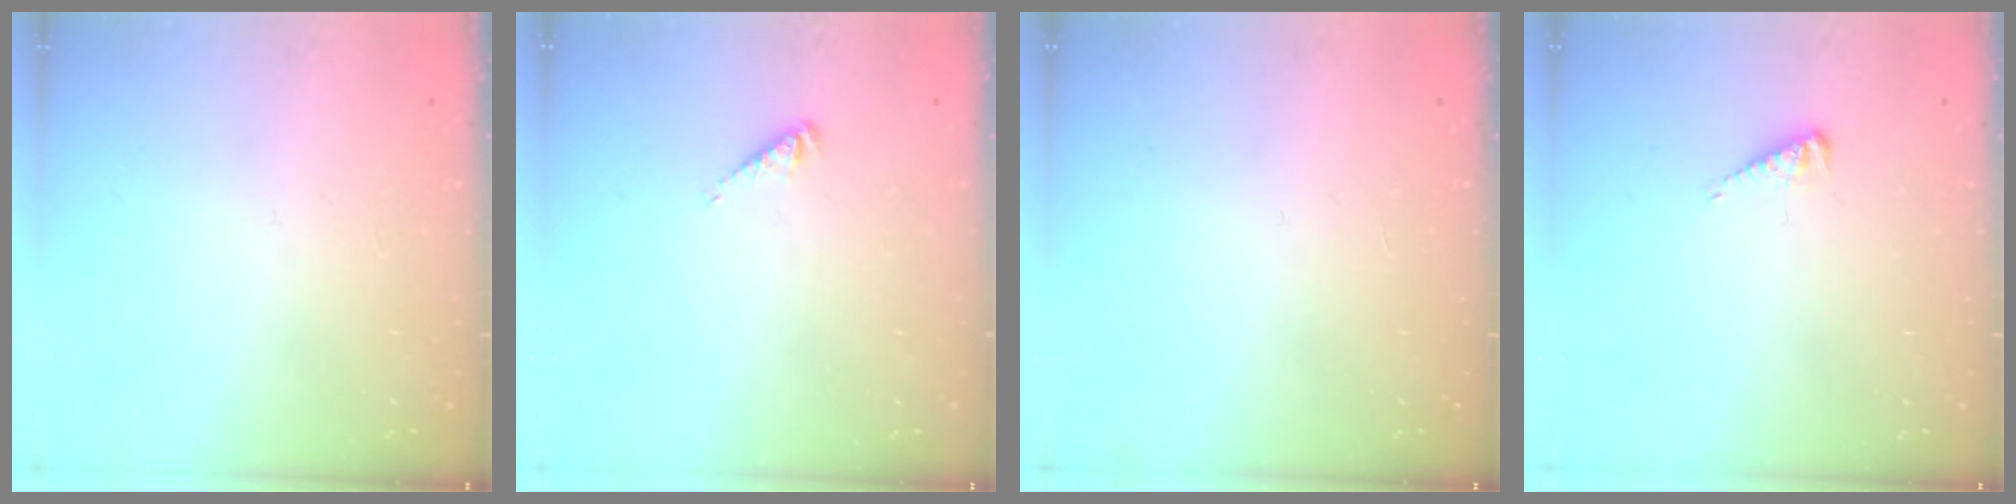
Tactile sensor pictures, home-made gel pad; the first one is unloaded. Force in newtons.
{"total": 2.7, "press": 2.7, "slide": 0.6}
{"total": 0.0}
{"total": 3.9, "press": 3.9, "slide": 0.5}